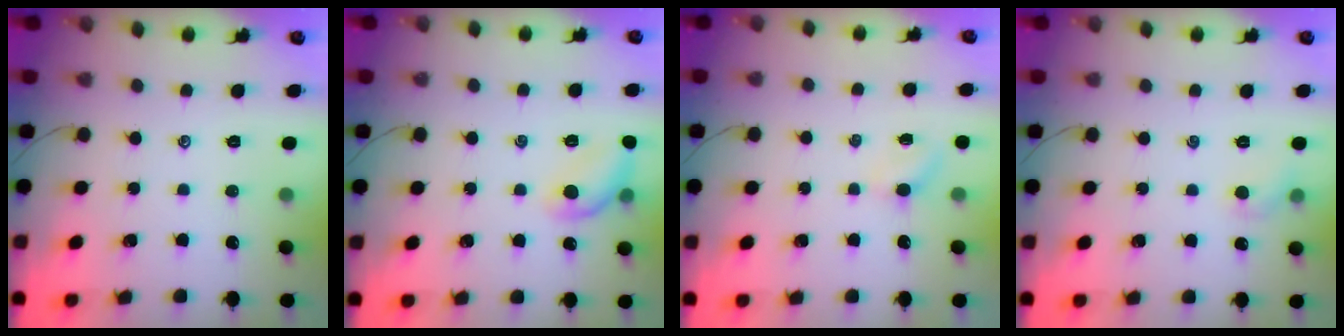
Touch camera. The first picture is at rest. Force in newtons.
{"total": 10.1, "press": 10.1, "slide": 0.4}
{"total": 2.1, "press": 2.0, "slide": 0.7}
{"total": 4.9, "press": 4.7, "slide": 1.2}